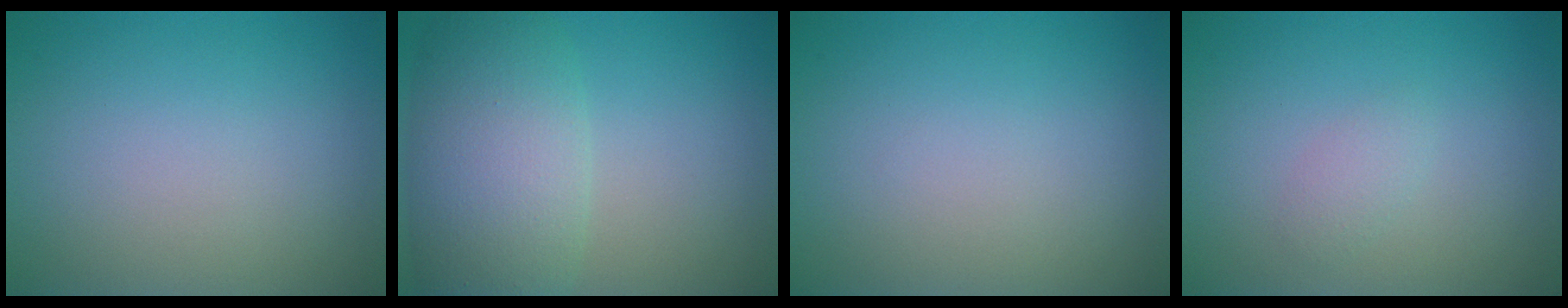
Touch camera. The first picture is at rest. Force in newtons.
{"total": 7.7, "press": 7.7, "slide": 0.2}
{"total": 0.0}
{"total": 1.0, "press": 1.0, "slide": 0.1}